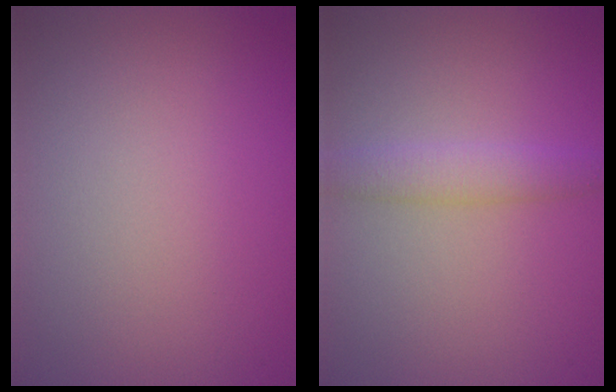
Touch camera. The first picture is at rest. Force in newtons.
{"total": 2.3, "press": 2.3, "slide": 0.2}